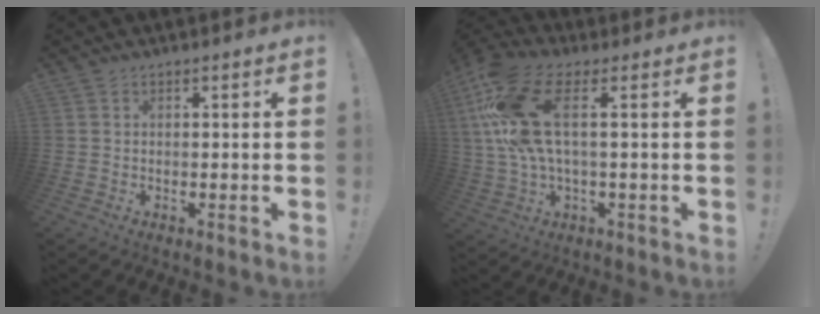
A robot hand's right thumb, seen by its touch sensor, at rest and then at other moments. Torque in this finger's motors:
{"motor_torque": [1.02, 1.05, 1.22, 1.05, 0.36]}